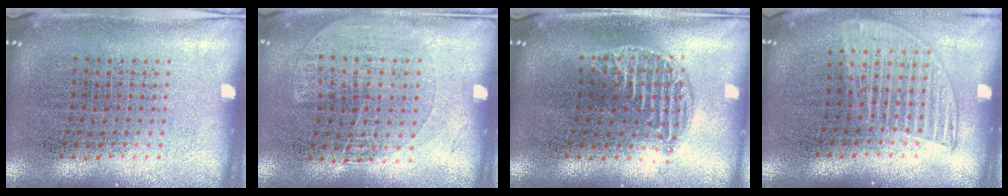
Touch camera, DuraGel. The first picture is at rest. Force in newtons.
{"total": 1.1, "press": 0.9, "slide": 0.6}
{"total": 1.3, "press": 1.1, "slide": 0.6}
{"total": 1.3, "press": 1.1, "slide": 0.6}